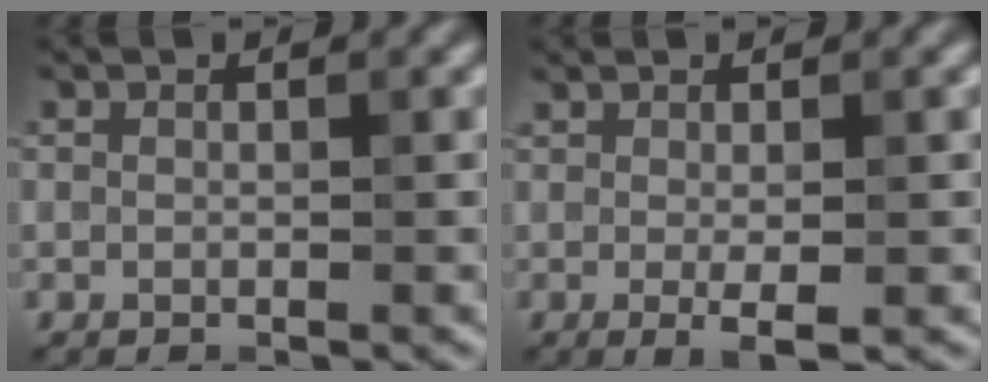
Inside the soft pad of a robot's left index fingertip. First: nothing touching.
{"total": 2.1, "force": [0.0, 0.4, 2.1], "torque": [-0.034, -0.003, 0.003]}